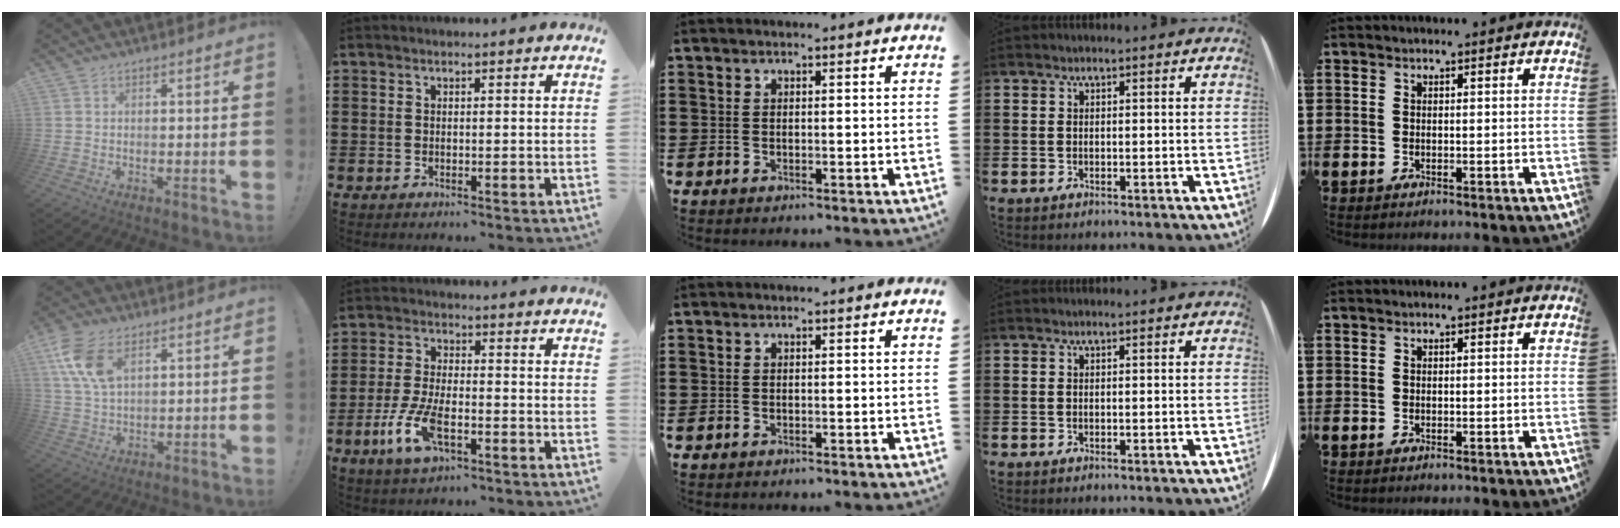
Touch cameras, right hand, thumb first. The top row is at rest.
{"thumb": {"total": 11.0, "force": [5.5, 5.9, 7.4], "torque": [-0.154, -0.009, 0.105]}, "index": {"total": 8.0, "force": [-3.3, 2.9, 6.7], "torque": [-0.154, -0.017, -0.062]}}